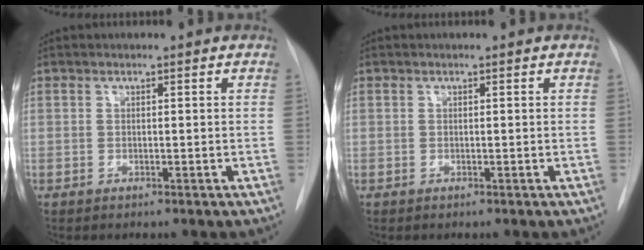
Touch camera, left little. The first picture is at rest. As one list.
[{"total": 0.0}]